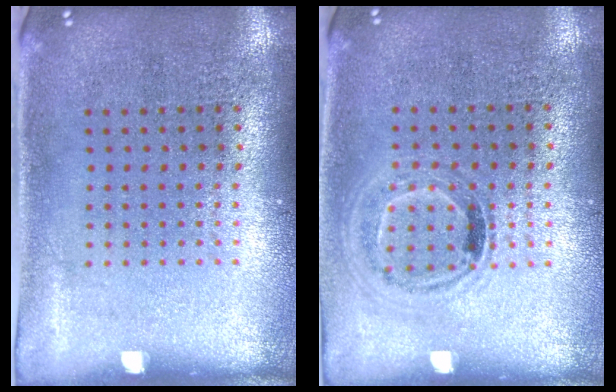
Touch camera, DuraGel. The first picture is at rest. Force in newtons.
{"total": 1.0, "press": 0.9, "slide": 0.5}